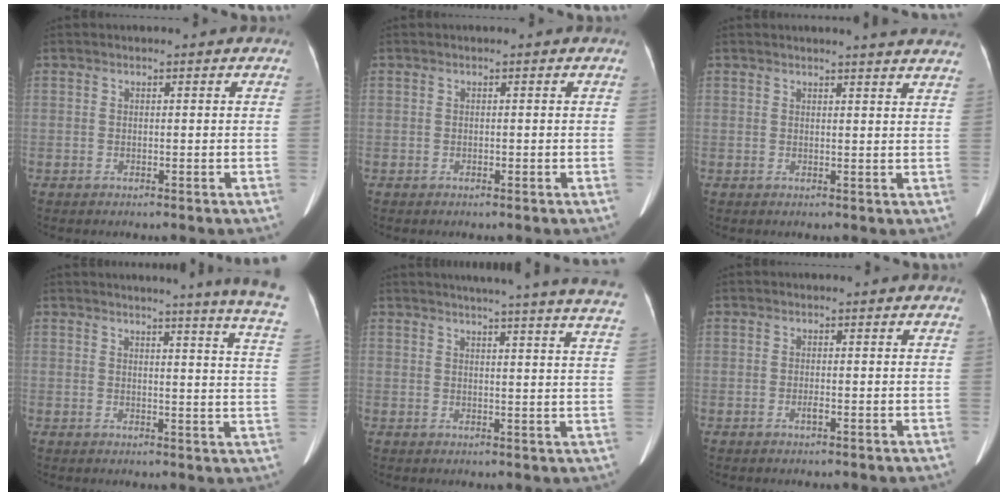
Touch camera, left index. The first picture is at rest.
{"total": 0.0}
{"total": 8.7, "force": [8.2, 0.0, 3.0], "torque": [-0.032, -0.012, 0.070]}
{"total": 13.3, "force": [11.4, -1.7, 6.7], "torque": [-0.080, -0.080, 0.105]}
{"total": 24.0, "force": [21.7, -0.6, 10.4], "torque": [-0.146, -0.057, 0.246]}
{"total": 0.8, "force": [-0.4, 0.1, 0.7], "torque": [-0.016, -0.002, -0.004]}